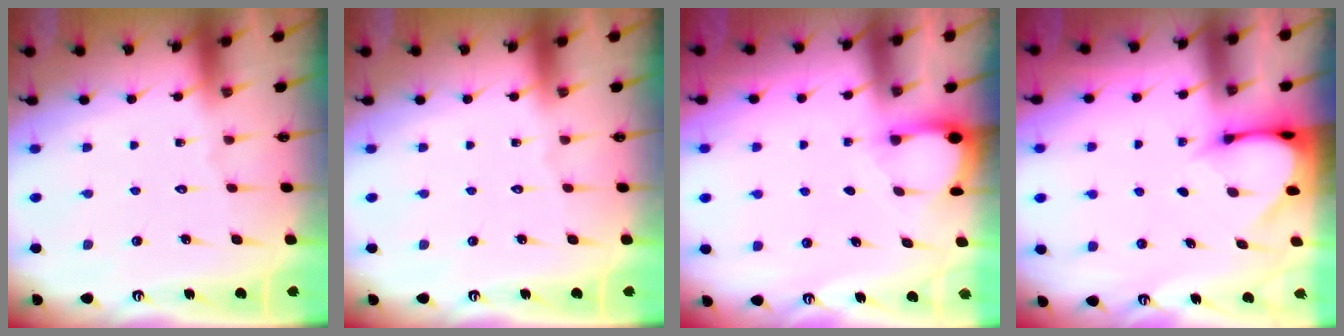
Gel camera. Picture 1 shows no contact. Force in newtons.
{"total": 0.0}
{"total": 2.8, "press": 2.8, "slide": 0.3}
{"total": 3.2, "press": 3.2, "slide": 0.3}